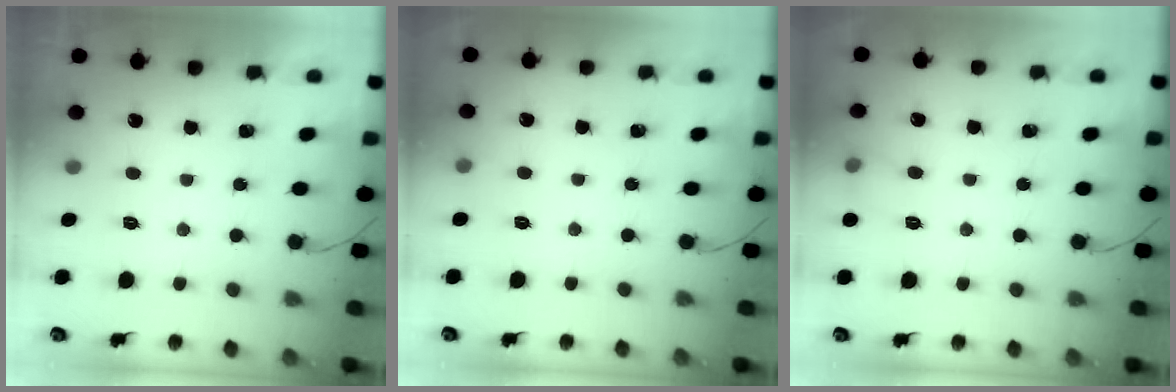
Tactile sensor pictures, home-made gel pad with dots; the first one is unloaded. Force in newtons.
{"total": 2.7, "press": 2.0, "slide": 1.8}
{"total": 6.6, "press": 6.2, "slide": 2.1}